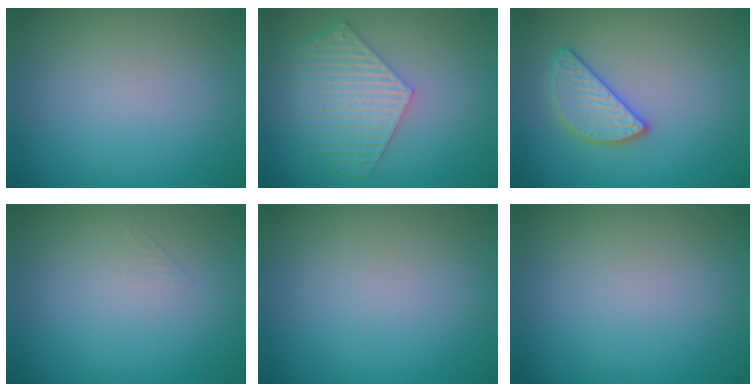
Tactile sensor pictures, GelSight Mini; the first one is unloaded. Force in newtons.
{"total": 5.8, "press": 4.6, "slide": 3.5}
{"total": 2.8, "press": 2.7, "slide": 0.4}
{"total": 0.6, "press": 0.6, "slide": 0.0}
{"total": 0.0}
{"total": 0.0}